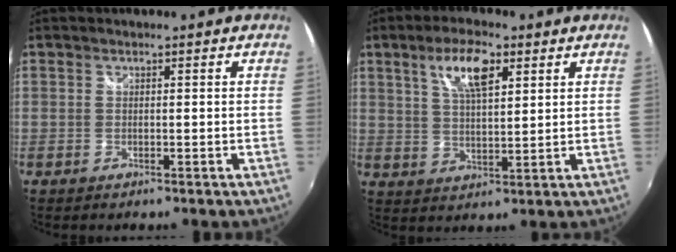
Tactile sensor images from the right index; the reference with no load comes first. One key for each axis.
{"total": 8.3, "fx": 4.1, "fy": 2.9, "fz": 6.6, "tx": -0.119, "ty": 0.010, "tz": 0.076}